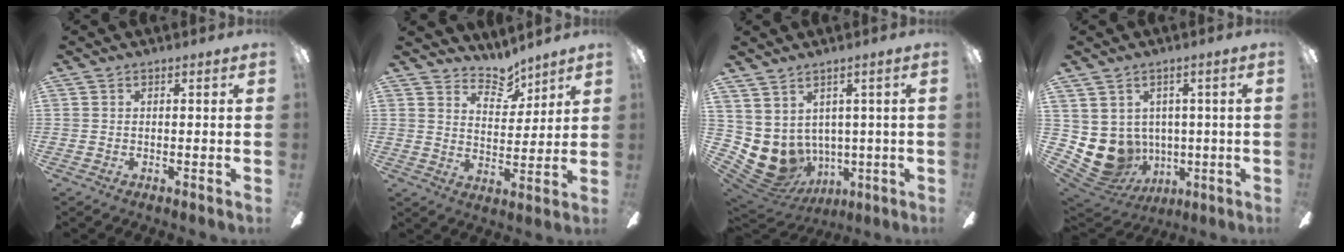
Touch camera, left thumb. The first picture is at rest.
{"total": 7.6, "force": [6.6, 2.9, 2.2], "torque": [-0.026, -0.045, 0.117]}
{"total": 6.9, "force": [0.6, 6.4, 2.4], "torque": [-0.086, -0.027, 0.023]}
{"total": 9.2, "force": [-0.9, 8.6, 3.2], "torque": [-0.093, -0.012, -0.006]}